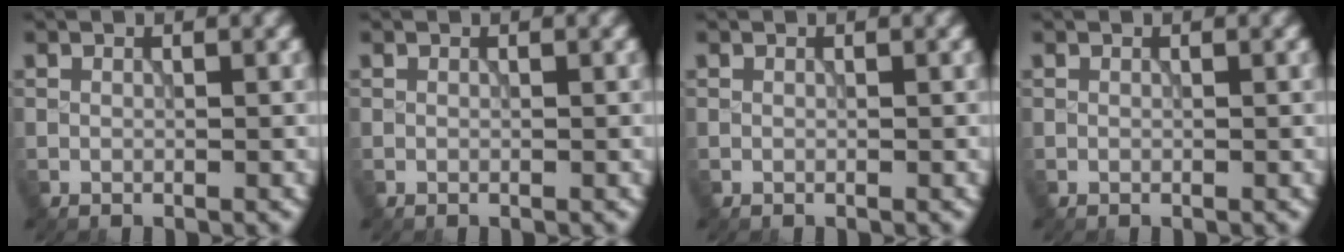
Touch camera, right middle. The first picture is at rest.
{"total": 0.0}
{"total": 0.0}
{"total": 0.0}